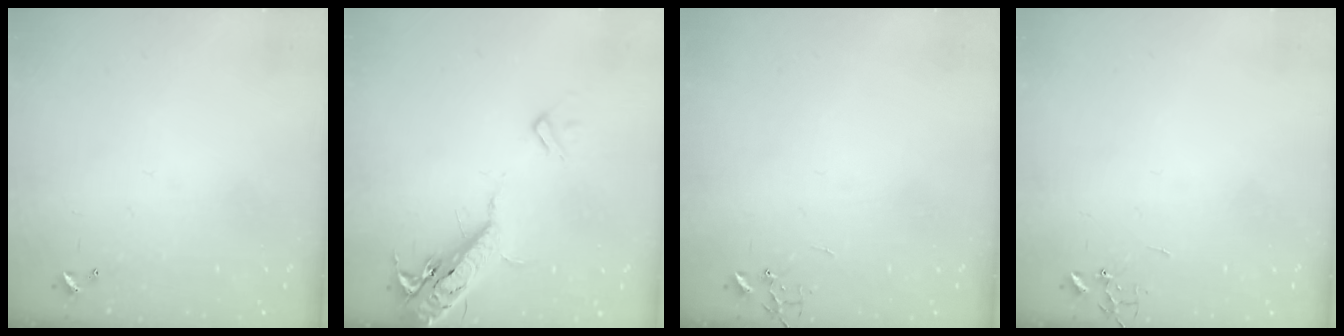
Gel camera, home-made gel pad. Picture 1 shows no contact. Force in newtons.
{"total": 18.4, "press": 18.0, "slide": 4.0}
{"total": 0.0}
{"total": 0.0}